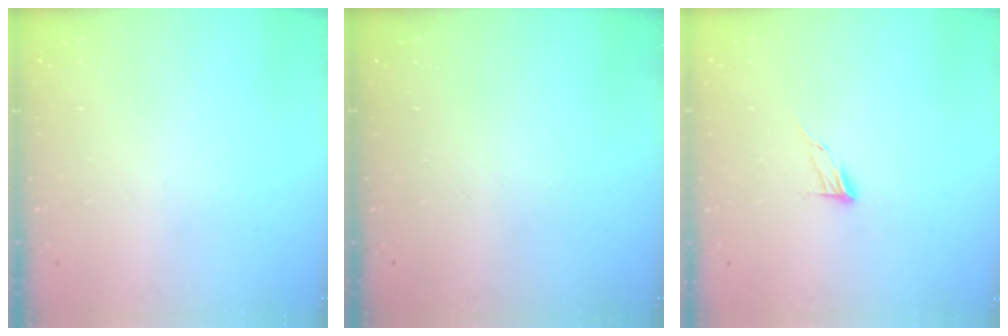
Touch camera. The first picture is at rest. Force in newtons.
{"total": 0.0}
{"total": 6.1, "press": 6.1, "slide": 0.5}